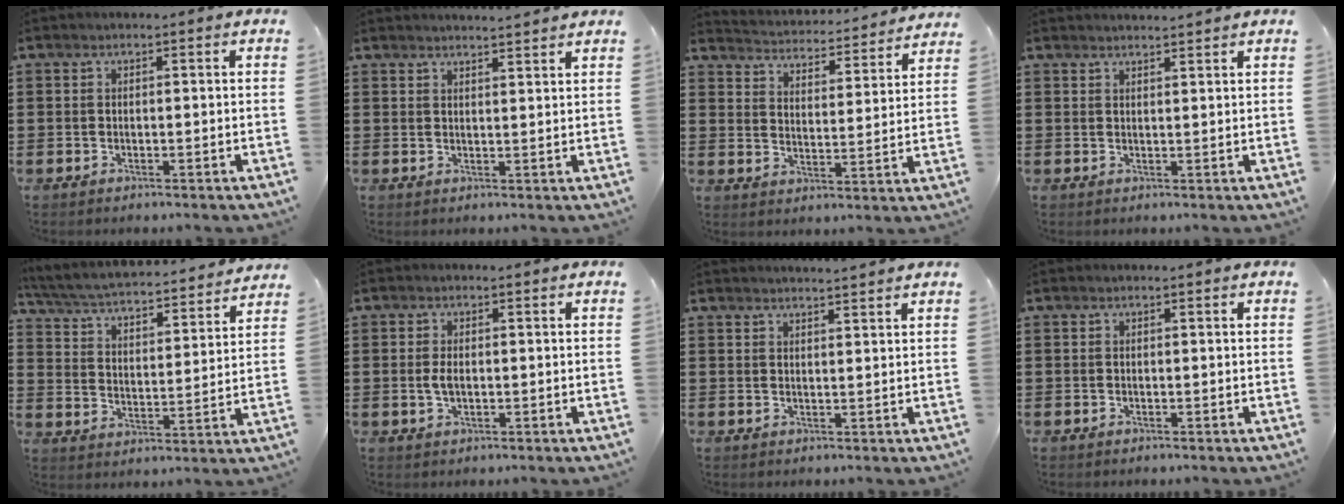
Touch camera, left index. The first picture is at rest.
{"total": 2.3, "force": [2.3, -0.3, 0.1], "torque": [-0.009, -0.006, 0.045]}
{"total": 3.5, "force": [3.4, -0.1, -0.2], "torque": [-0.019, -0.035, 0.052]}
{"total": 1.6, "force": [1.6, -0.2, 0.0], "torque": [-0.003, 0.000, 0.032]}
{"total": 4.0, "force": [3.7, 0.2, 1.3], "torque": [-0.047, -0.031, 0.055]}
{"total": 2.3, "force": [0.0, 1.1, 2.0], "torque": [-0.048, 0.000, -0.004]}
{"total": 2.0, "force": [1.9, -0.3, 0.1], "torque": [-0.006, -0.002, 0.038]}
{"total": 0.0}